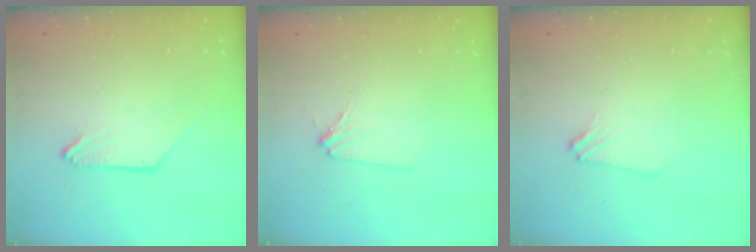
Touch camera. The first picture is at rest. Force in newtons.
{"total": 2.7, "press": 2.6, "slide": 0.4}
{"total": 2.9, "press": 2.9, "slide": 0.5}